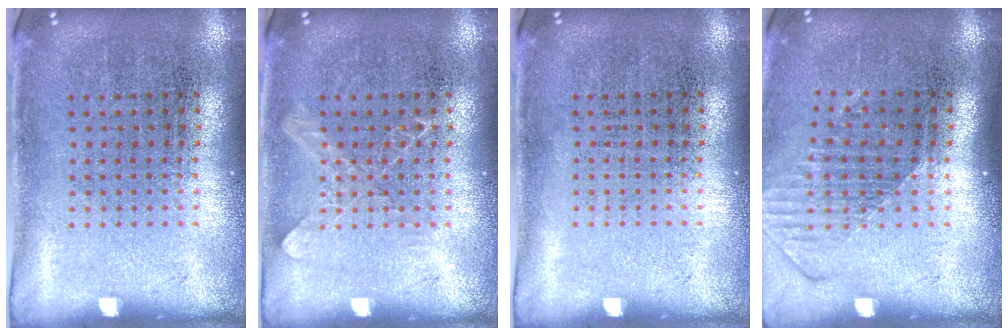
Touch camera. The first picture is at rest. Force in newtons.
{"total": 1.0, "press": 1.0, "slide": 0.3}
{"total": 0.0}
{"total": 1.6, "press": 1.2, "slide": 1.1}